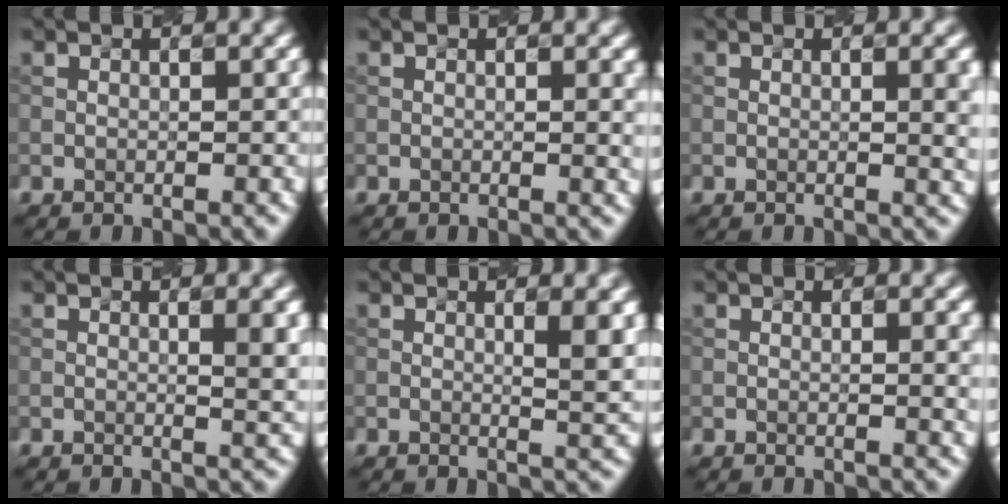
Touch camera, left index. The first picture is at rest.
{"total": 1.4, "force": [0.3, 0.5, 1.3], "torque": [-0.010, 0.004, 0.004]}
{"total": 3.1, "force": [0.3, 1.0, 2.9], "torque": [-0.025, 0.006, 0.009]}
{"total": 3.2, "force": [0.7, 1.0, 3.0], "torque": [-0.027, 0.002, 0.013]}
{"total": 3.6, "force": [0.9, 1.0, 3.3], "torque": [-0.036, -0.001, 0.019]}
{"total": 1.7, "force": [0.3, 0.6, 1.6], "torque": [-0.012, 0.004, 0.005]}